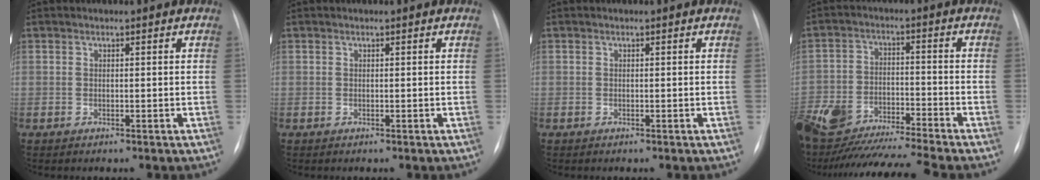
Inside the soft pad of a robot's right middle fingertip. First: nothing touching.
{"total": 0.0}
{"total": 0.0}
{"total": 20.5, "force": [-18.2, 1.7, 9.4], "torque": [-0.221, -0.020, -0.305]}